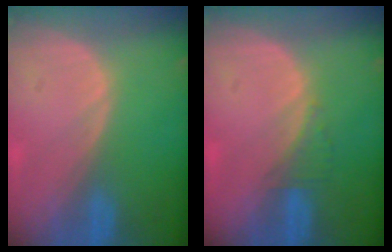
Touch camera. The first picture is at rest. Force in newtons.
{"total": 1.7, "press": 1.6, "slide": 0.7}